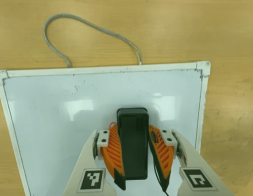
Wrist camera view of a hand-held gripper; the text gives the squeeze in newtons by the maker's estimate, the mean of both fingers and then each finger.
{"total": 12.2, "left": 11.7, "right": 12.6}